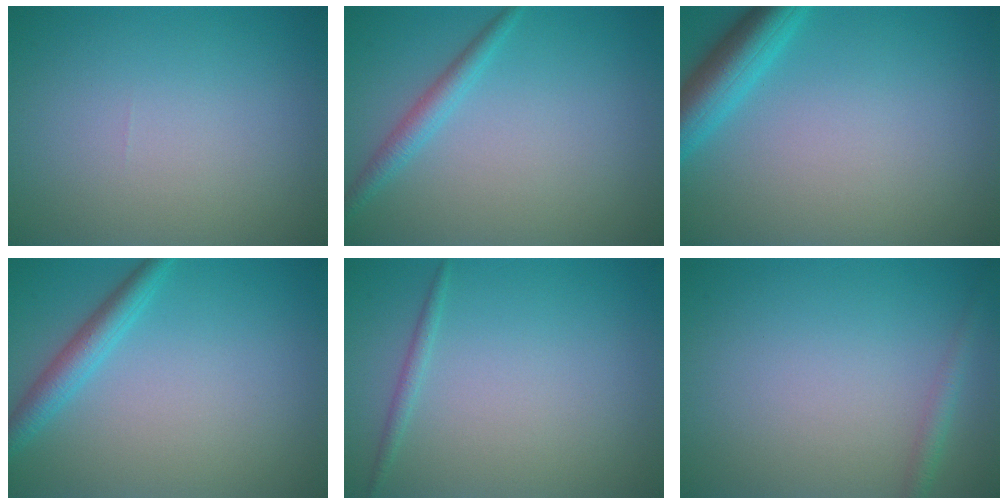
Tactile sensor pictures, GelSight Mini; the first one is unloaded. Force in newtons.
{"total": 1.9, "press": 1.9, "slide": 0.1}
{"total": 4.4, "press": 4.4, "slide": 0.2}
{"total": 2.6, "press": 2.6, "slide": 0.2}
{"total": 0.9, "press": 0.9, "slide": 0.1}
{"total": 1.3, "press": 1.3, "slide": 0.1}